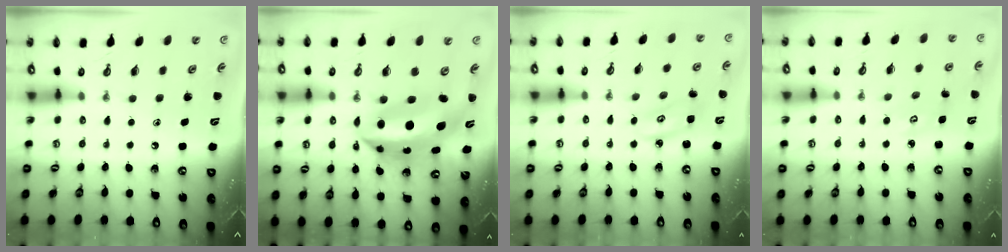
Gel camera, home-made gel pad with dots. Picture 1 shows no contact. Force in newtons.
{"total": 12.5, "press": 12.4, "slide": 1.2}
{"total": 3.5, "press": 3.5, "slide": 0.2}
{"total": 3.2, "press": 3.2, "slide": 0.4}